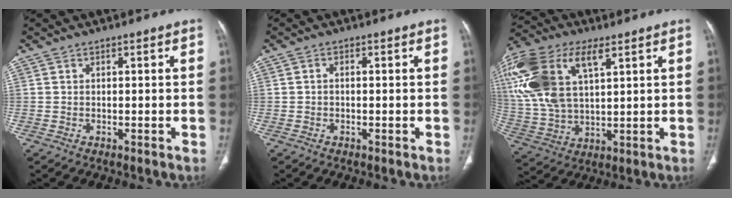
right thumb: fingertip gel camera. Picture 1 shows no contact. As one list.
[{"total": 0.6, "force": [-0.1, 0.5, 0.4], "torque": [-0.006, 0.002, -0.005]}, {"total": 23.3, "force": [9.2, 12.3, 17.5], "torque": [-0.409, 0.007, 0.175]}]